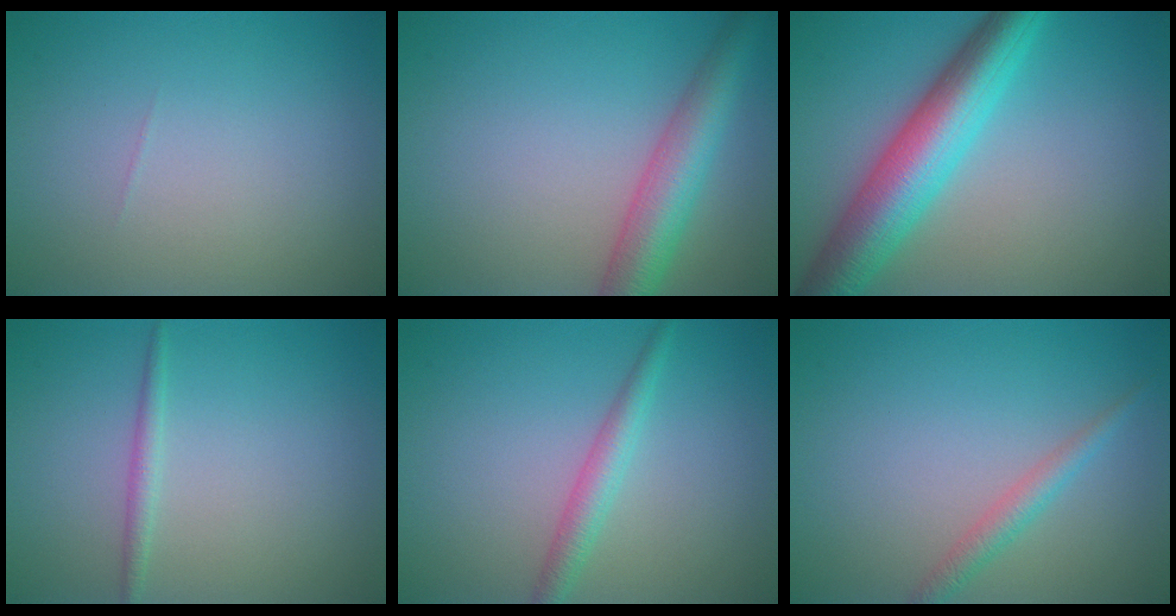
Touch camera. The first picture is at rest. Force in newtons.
{"total": 5.3, "press": 5.3, "slide": 0.2}
{"total": 8.2, "press": 8.2, "slide": 0.2}
{"total": 1.2, "press": 1.2, "slide": 0.1}
{"total": 2.3, "press": 2.3, "slide": 0.0}
{"total": 1.8, "press": 1.8, "slide": 0.0}